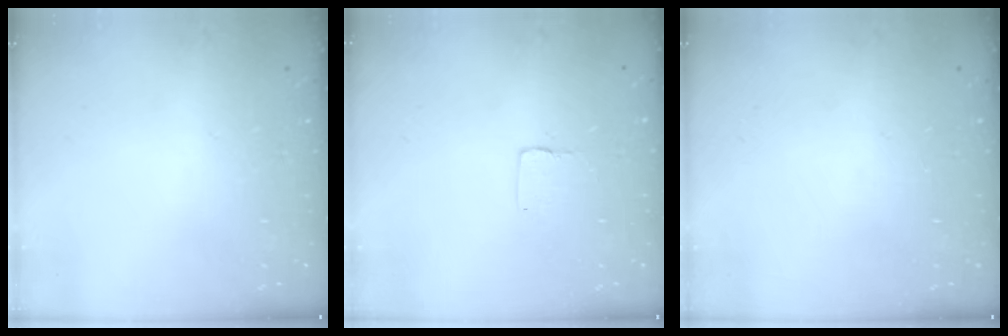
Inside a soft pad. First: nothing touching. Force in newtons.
{"total": 1.0, "press": 1.0, "slide": 0.1}
{"total": 0.0}